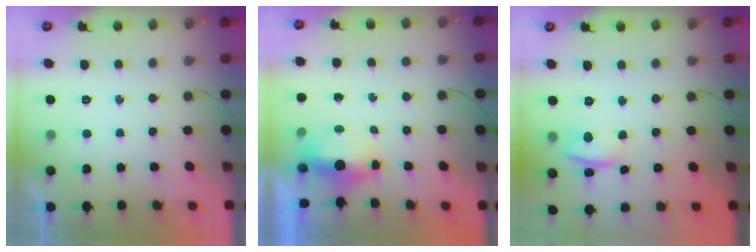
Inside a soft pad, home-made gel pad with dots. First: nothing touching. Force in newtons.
{"total": 4.9, "press": 4.8, "slide": 1.0}
{"total": 3.4, "press": 2.7, "slide": 2.1}